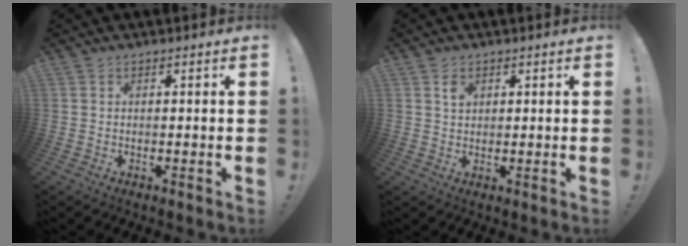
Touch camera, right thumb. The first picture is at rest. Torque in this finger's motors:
{"motor_torque": [-0.01, 0.05, -0.13, 0.09, 0.00]}